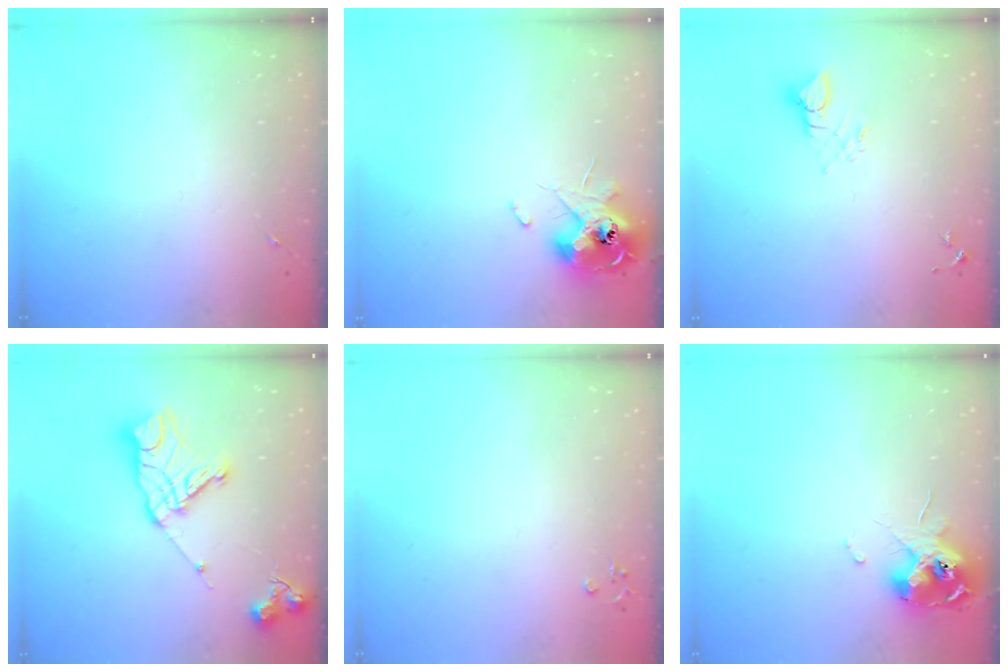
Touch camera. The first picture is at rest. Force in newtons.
{"total": 12.8, "press": 12.8, "slide": 1.5}
{"total": 3.8, "press": 3.8, "slide": 0.3}
{"total": 15.6, "press": 15.6, "slide": 1.2}
{"total": 3.3, "press": 3.3, "slide": 0.3}
{"total": 12.0, "press": 11.9, "slide": 1.4}